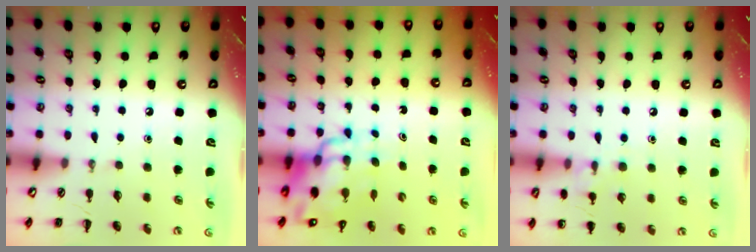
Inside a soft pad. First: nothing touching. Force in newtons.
{"total": 12.2, "press": 11.6, "slide": 3.5}
{"total": 8.3, "press": 8.0, "slide": 2.1}